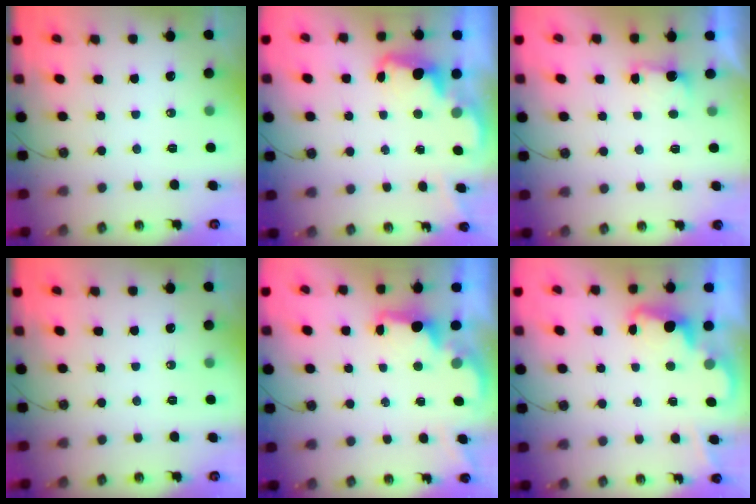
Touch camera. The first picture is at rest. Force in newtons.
{"total": 2.2, "press": 2.1, "slide": 0.7}
{"total": 2.1, "press": 1.9, "slide": 0.9}
{"total": 0.0}
{"total": 2.0, "press": 1.9, "slide": 0.8}
{"total": 2.4, "press": 2.4, "slide": 0.6}